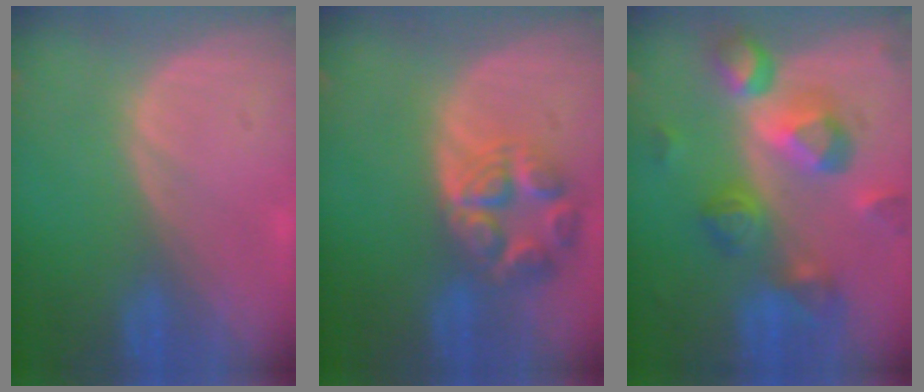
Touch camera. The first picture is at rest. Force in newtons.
{"total": 7.6, "press": 6.7, "slide": 3.6}
{"total": 10.3, "press": 9.3, "slide": 4.6}